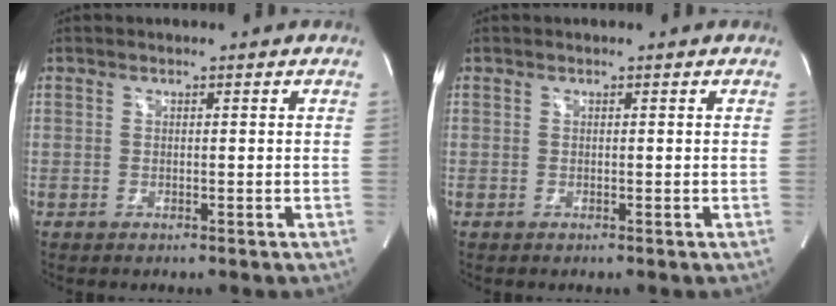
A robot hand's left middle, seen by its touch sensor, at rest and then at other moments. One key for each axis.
{"total": 0.0}